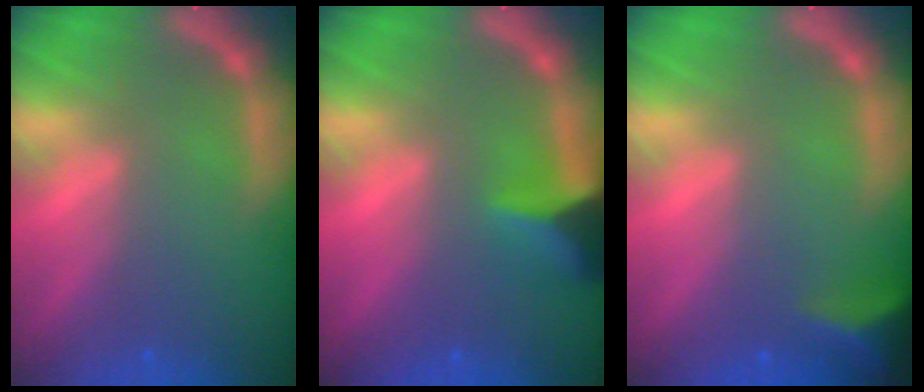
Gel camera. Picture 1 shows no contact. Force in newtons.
{"total": 4.4}
{"total": 4.5}